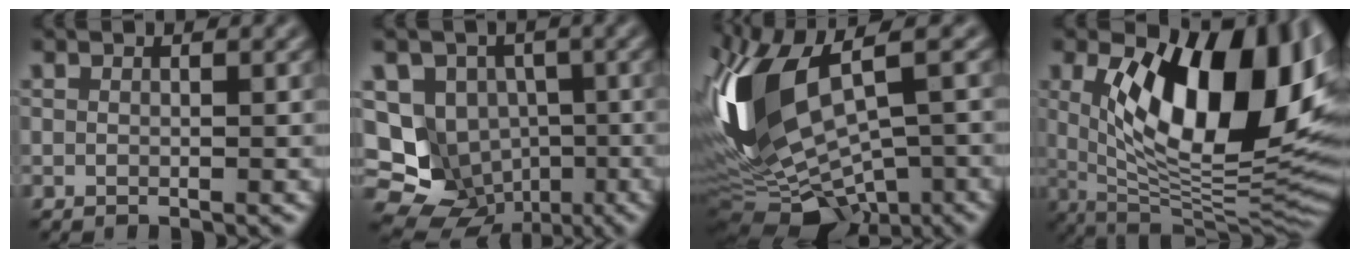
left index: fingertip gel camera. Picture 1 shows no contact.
{"total": 13.2, "force": [-3.2, 11.9, 4.8], "torque": [-0.099, -0.006, -0.057]}
{"total": 13.2, "force": [-1.2, 6.9, 11.1], "torque": [-0.243, -0.007, -0.006]}
{"total": 15.5, "force": [3.4, 7.2, 13.3], "torque": [-0.182, -0.014, 0.055]}